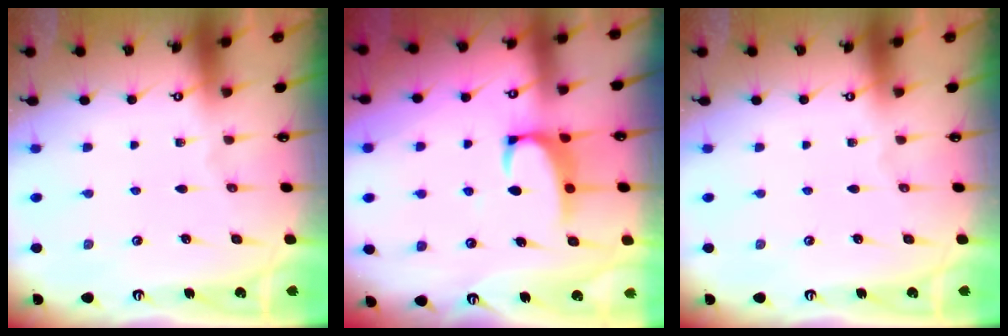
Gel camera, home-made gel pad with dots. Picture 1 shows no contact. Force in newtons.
{"total": 3.2, "press": 3.1, "slide": 0.9}
{"total": 0.0}